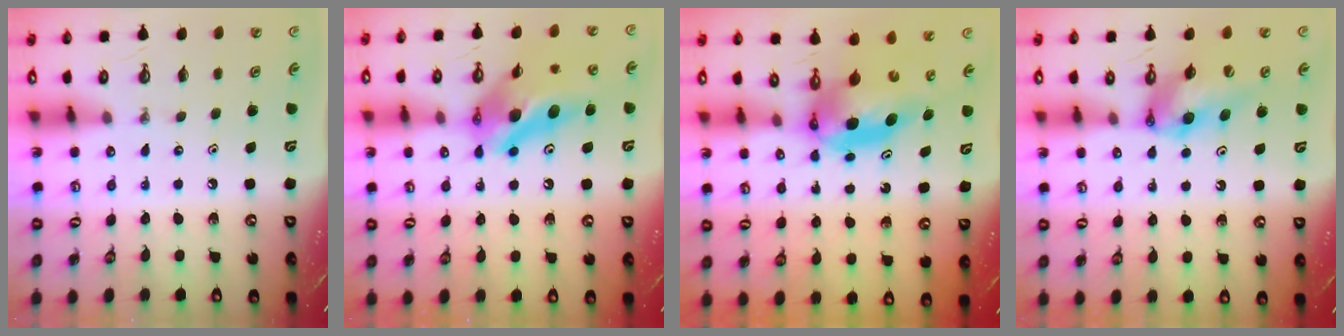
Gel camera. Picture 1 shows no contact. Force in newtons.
{"total": 15.7, "press": 15.4, "slide": 3.3}
{"total": 6.7, "press": 6.6, "slide": 0.4}
{"total": 10.8, "press": 10.7, "slide": 1.5}